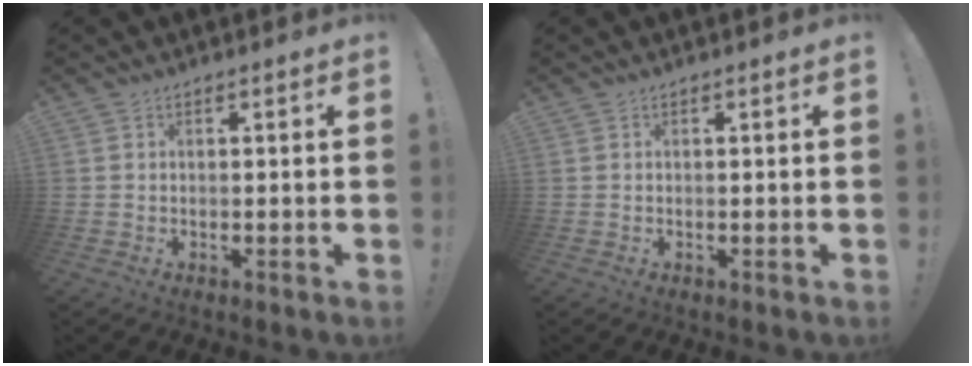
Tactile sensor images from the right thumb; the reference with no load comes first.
{"total": 0.0}